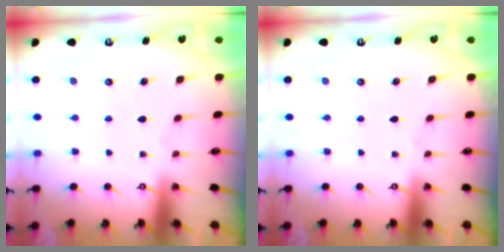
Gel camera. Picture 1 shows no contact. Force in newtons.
{"total": 0.0}